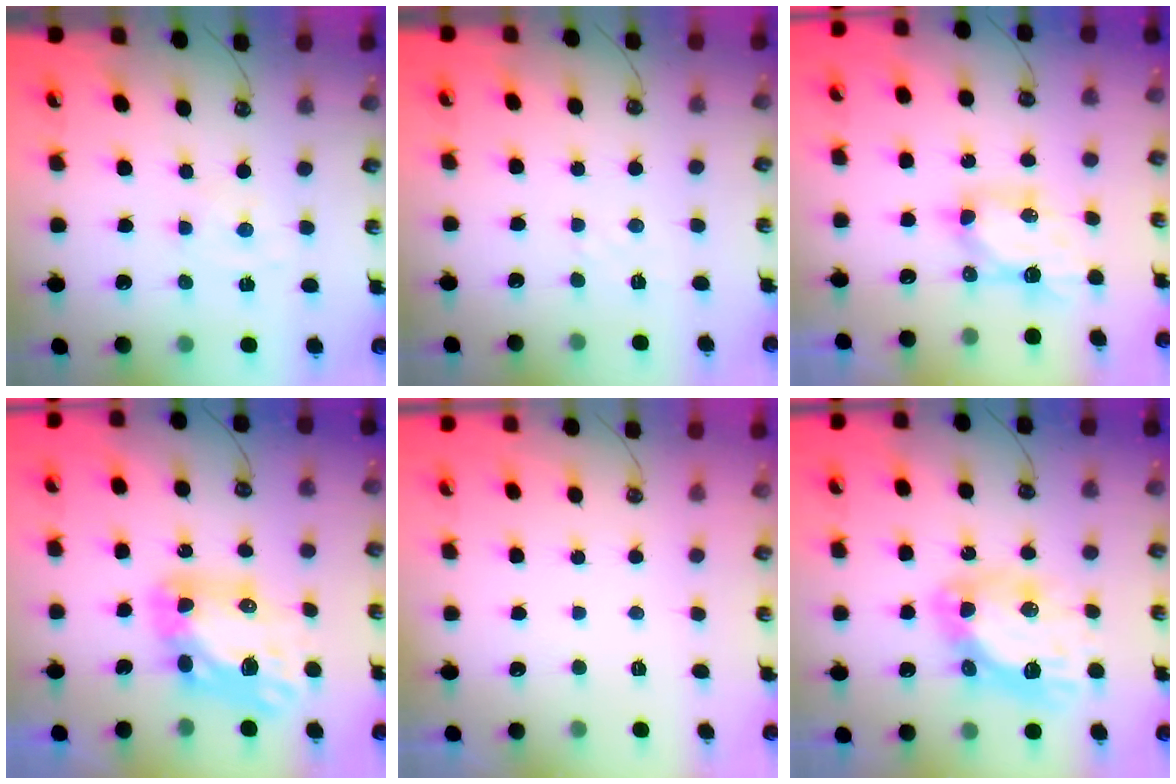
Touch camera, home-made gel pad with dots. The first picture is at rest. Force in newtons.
{"total": 3.1, "press": 3.1, "slide": 0.5}
{"total": 6.4, "press": 6.4, "slide": 0.2}
{"total": 11.5, "press": 11.5, "slide": 1.1}
{"total": 0.0}
{"total": 15.6, "press": 15.5, "slide": 1.6}